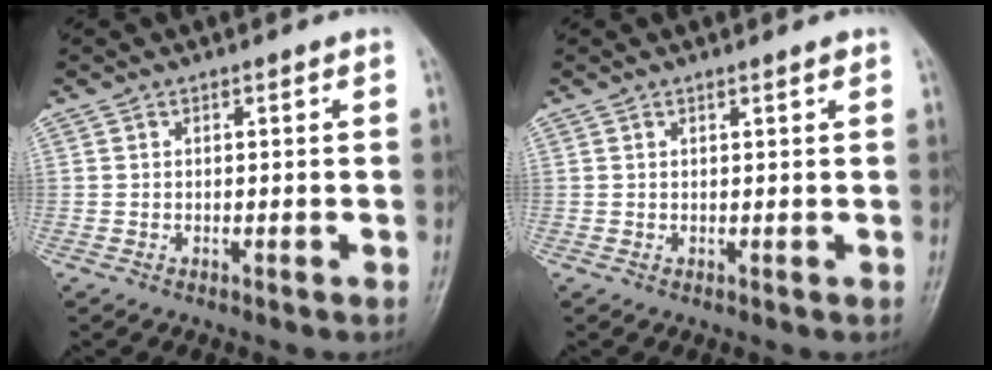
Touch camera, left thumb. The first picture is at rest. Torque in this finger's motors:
{"motor_torque": [-0.11, -0.01, 0.00, -0.02, 0.05]}